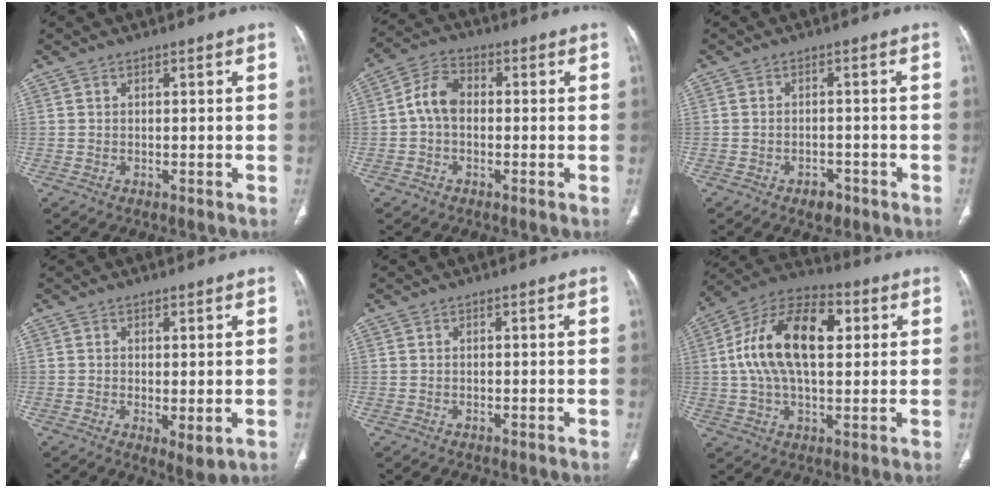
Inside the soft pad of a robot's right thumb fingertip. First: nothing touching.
{"total": 6.4, "force": [-0.4, 4.5, 4.5], "torque": [-0.077, 0.020, -0.019]}
{"total": 3.0, "force": [-1.8, 1.9, 1.3], "torque": [-0.013, 0.010, -0.020]}
{"total": 3.5, "force": [-0.4, 1.3, 3.3], "torque": [-0.055, -0.015, -0.003]}
{"total": 0.0}
{"total": 18.8, "force": [3.4, 10.2, 15.5], "torque": [-0.270, 0.023, 0.051]}